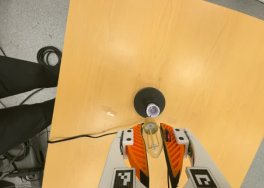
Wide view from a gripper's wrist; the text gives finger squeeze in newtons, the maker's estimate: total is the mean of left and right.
{"total": 22.8, "left": 26.0, "right": 19.6}